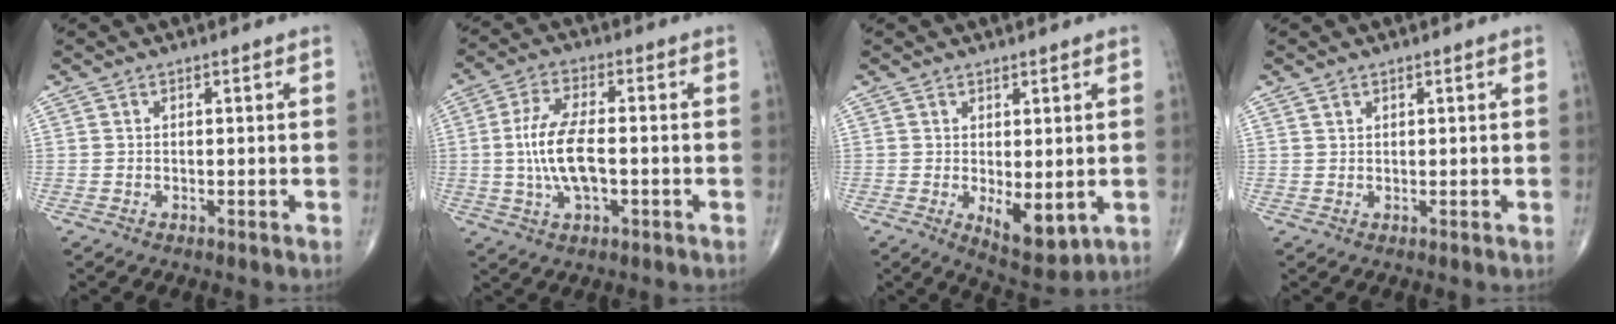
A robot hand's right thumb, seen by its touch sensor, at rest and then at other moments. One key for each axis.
{"total": 10.3, "fx": -0.8, "fy": 4.4, "fz": 9.3, "tx": -0.191, "ty": 0.010, "tz": -0.017}
{"total": 7.2, "fx": -1.0, "fy": 3.3, "fz": 6.3, "tx": -0.079, "ty": -0.019, "tz": -0.002}
{"total": 0.7, "fx": 0.6, "fy": 0.4, "fz": 0.2, "tx": 0.001, "ty": -0.003, "tz": 0.009}